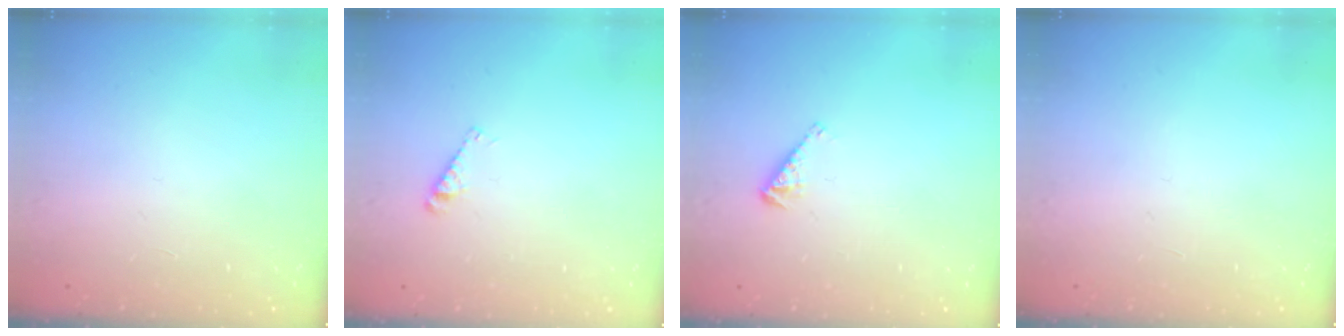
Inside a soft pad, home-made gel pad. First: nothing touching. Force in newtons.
{"total": 3.5, "press": 3.5, "slide": 0.1}
{"total": 3.3, "press": 3.3, "slide": 0.6}
{"total": 0.0}